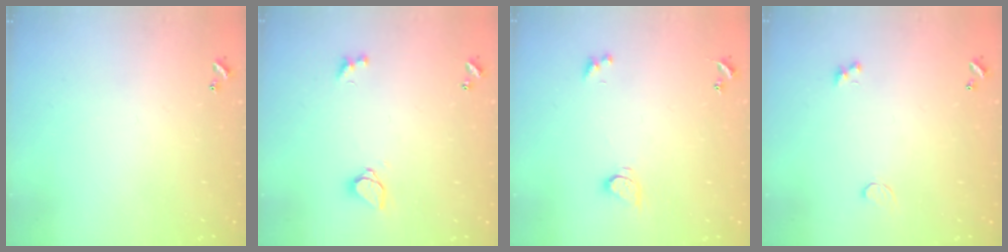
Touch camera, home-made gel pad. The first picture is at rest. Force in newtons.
{"total": 1.6, "press": 1.5, "slide": 0.5}
{"total": 2.7, "press": 2.7, "slide": 0.3}
{"total": 0.8, "press": 0.7, "slide": 0.4}